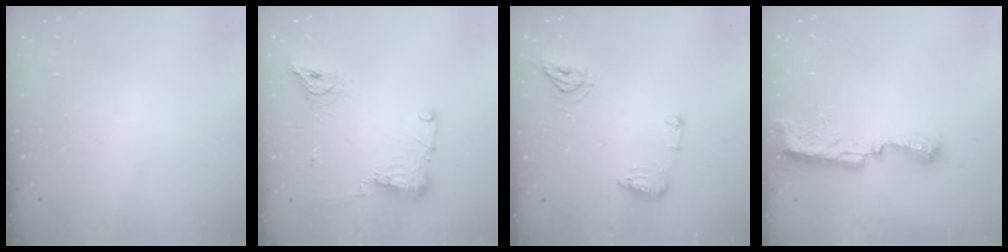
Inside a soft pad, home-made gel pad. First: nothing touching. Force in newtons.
{"total": 11.6, "press": 11.5, "slide": 1.6}
{"total": 8.6, "press": 8.5, "slide": 0.1}
{"total": 7.9, "press": 7.8, "slide": 0.4}